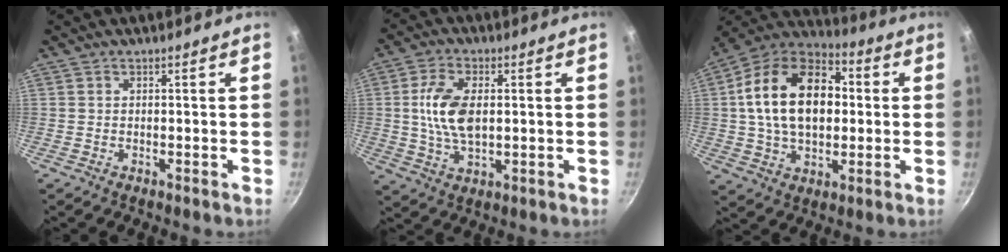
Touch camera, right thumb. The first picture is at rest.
{"total": 9.9, "force": [0.9, 5.4, 8.2], "torque": [-0.156, 0.001, 0.017]}
{"total": 21.1, "force": [2.1, 13.8, 15.8], "torque": [-0.241, 0.029, 0.023]}